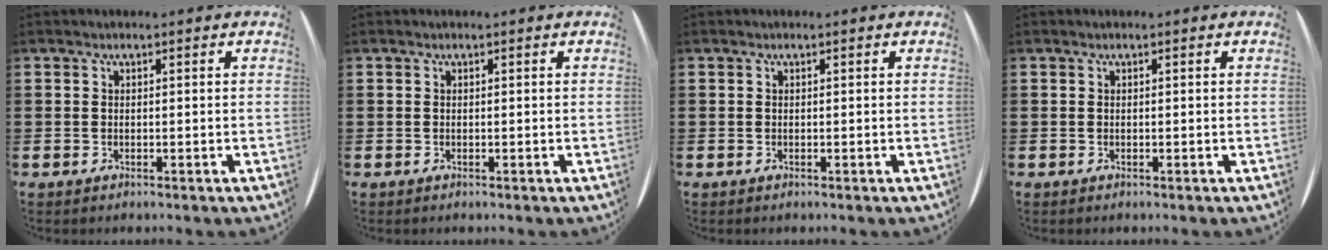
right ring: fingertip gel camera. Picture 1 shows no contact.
{"total": 0.0}
{"total": 0.0}
{"total": 0.0}